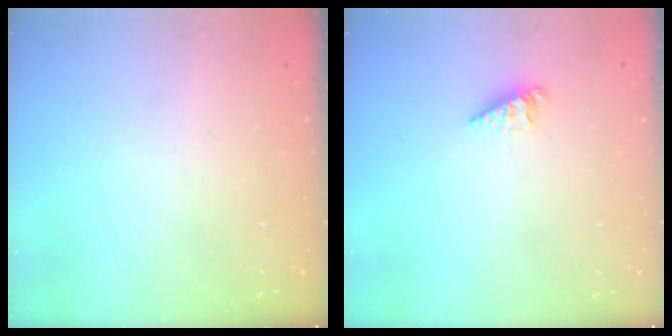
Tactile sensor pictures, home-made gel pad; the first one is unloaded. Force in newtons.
{"total": 2.0, "press": 2.0, "slide": 0.3}